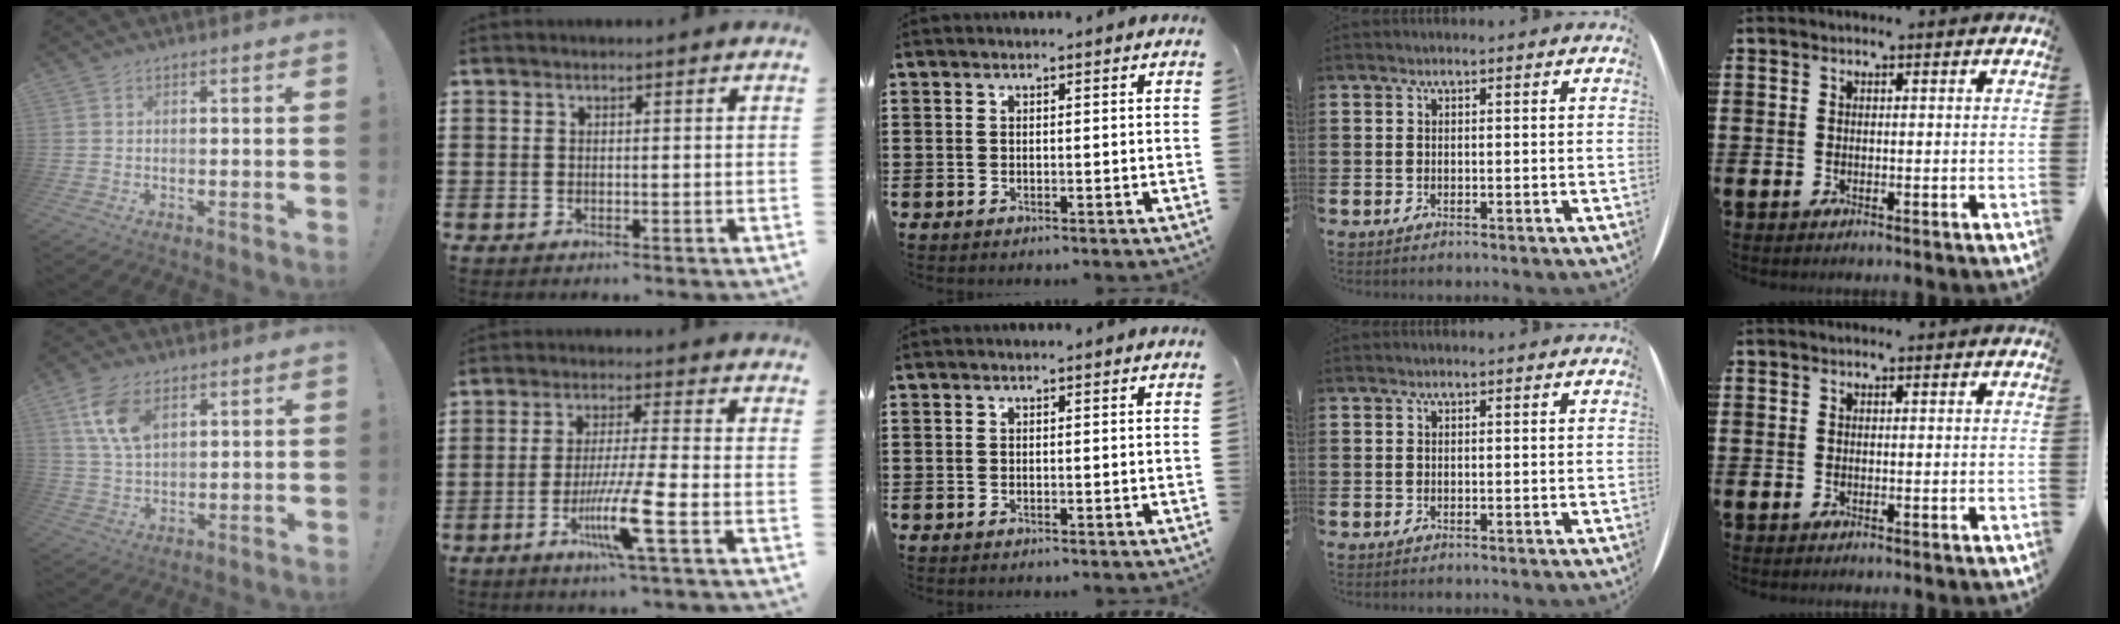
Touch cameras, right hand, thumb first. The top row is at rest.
{"thumb": {"total": 10.5, "force": [5.1, 5.7, 7.2], "torque": [-0.143, -0.012, 0.095]}, "index": {"total": 8.9, "force": [-3.8, 0.2, 8.1], "torque": [-0.158, -0.017, -0.070]}}